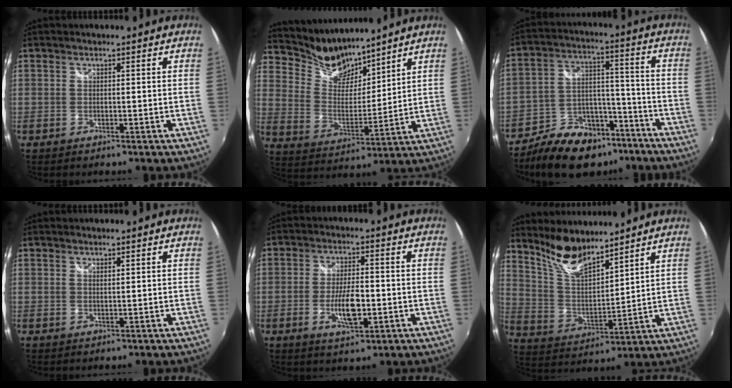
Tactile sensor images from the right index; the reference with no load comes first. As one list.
[{"total": 12.1, "force": [10.8, 4.7, 3.1], "torque": [-0.080, -0.002, 0.204]}, {"total": 17.1, "force": [-12.2, 9.3, 7.5], "torque": [-0.150, 0.036, -0.183]}, {"total": 0.7, "force": [0.6, 0.1, 0.3], "torque": [-0.005, 0.000, 0.009]}, {"total": 7.7, "force": [-2.0, 3.0, 6.8], "torque": [-0.133, -0.007, -0.034]}, {"total": 11.2, "force": [9.3, 3.0, 5.4], "torque": [-0.108, -0.003, 0.186]}]